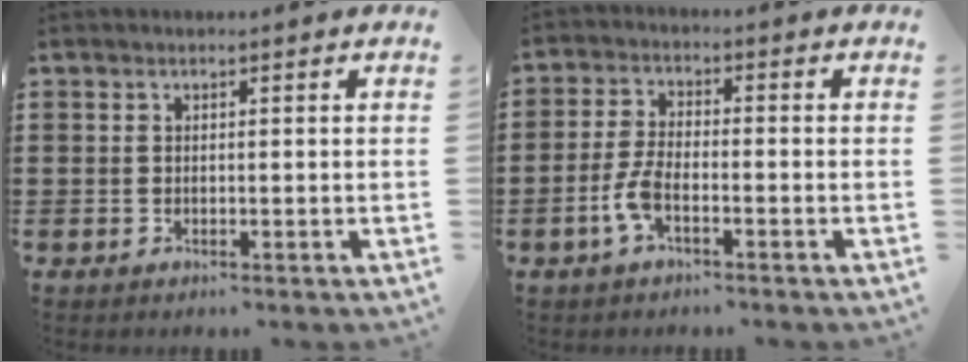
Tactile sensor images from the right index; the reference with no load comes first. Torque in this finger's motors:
{"motor_torque": [1.36, 0.77, 0.20, 0.04]}